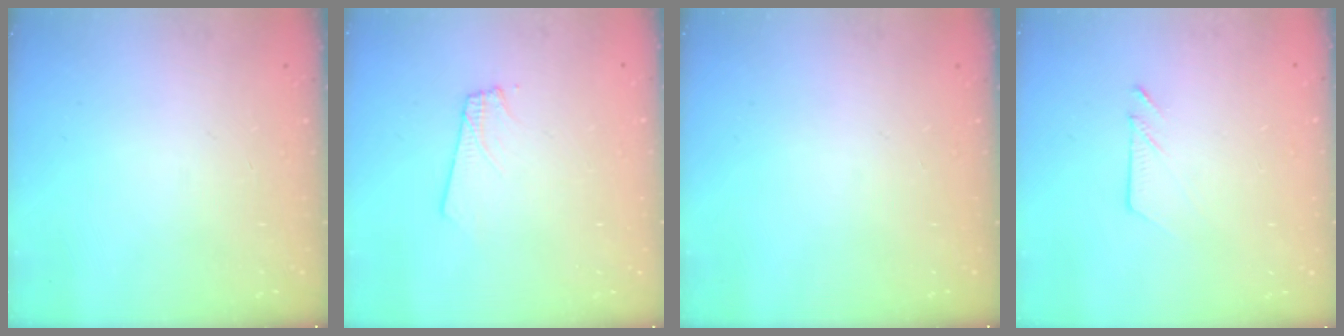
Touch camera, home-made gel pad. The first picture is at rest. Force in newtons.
{"total": 2.0, "press": 2.0, "slide": 0.1}
{"total": 0.0}
{"total": 2.5, "press": 2.5, "slide": 0.4}